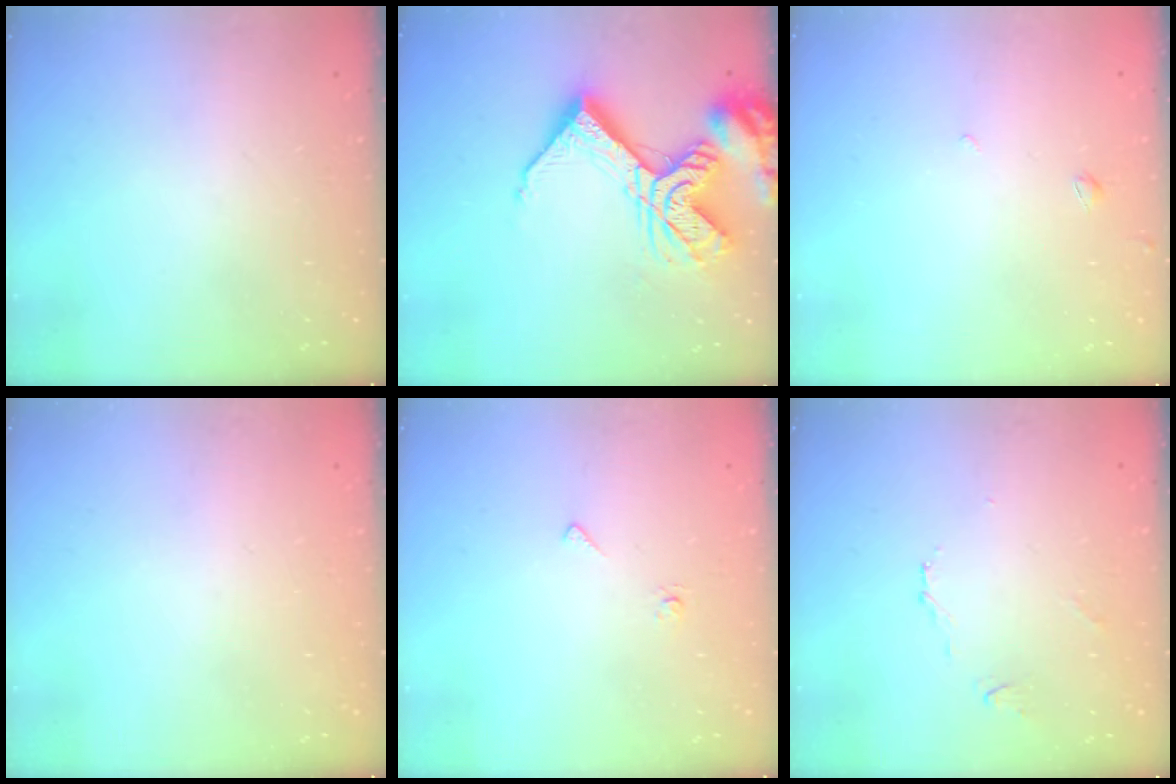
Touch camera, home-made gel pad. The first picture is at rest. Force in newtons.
{"total": 19.5, "press": 19.4, "slide": 2.2}
{"total": 2.1, "press": 2.1, "slide": 0.5}
{"total": 2.0, "press": 2.0, "slide": 0.1}
{"total": 4.5, "press": 4.5, "slide": 0.5}
{"total": 3.2, "press": 3.1, "slide": 0.6}